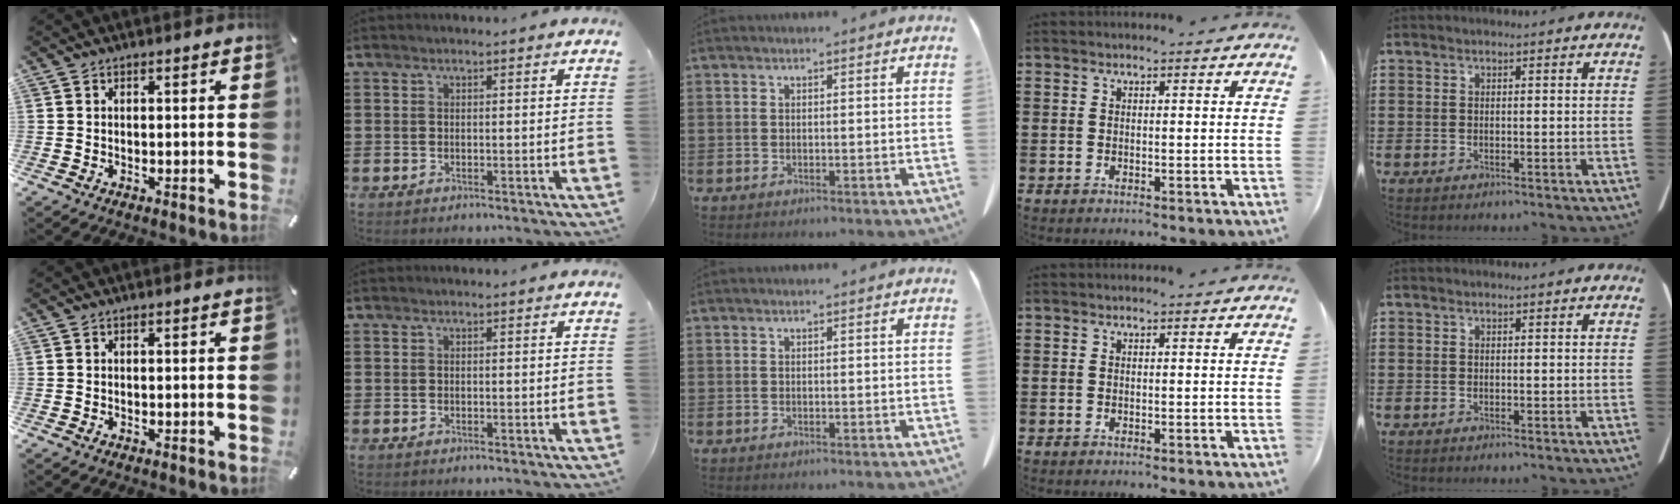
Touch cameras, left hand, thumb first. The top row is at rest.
{}